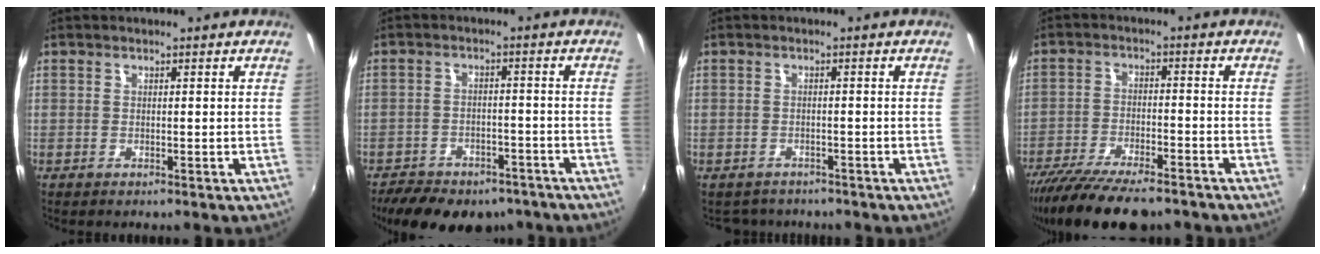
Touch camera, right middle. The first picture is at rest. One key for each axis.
{"total": 17.5, "fx": -13.3, "fy": 8.3, "fz": 7.9, "tx": -0.170, "ty": -0.008, "tz": -0.176}
{"total": 3.8, "fx": -3.4, "fy": 1.8, "fz": 0.4, "tx": -0.017, "ty": -0.009, "tz": -0.051}
{"total": 14.9, "fx": -12.1, "fy": 3.9, "fz": 7.8, "tx": -0.162, "ty": -0.039, "tz": -0.200}